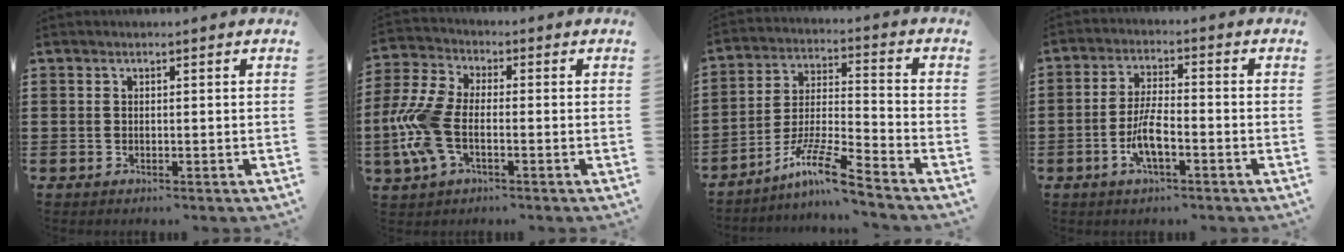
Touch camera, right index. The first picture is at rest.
{"total": 9.5, "force": [-2.2, 5.0, 7.7], "torque": [-0.198, -0.008, -0.045]}
{"total": 10.1, "force": [-8.0, 0.3, 6.2], "torque": [-0.128, 0.001, -0.159]}
{"total": 5.9, "force": [-2.4, 1.7, 5.1], "torque": [-0.110, -0.004, -0.049]}